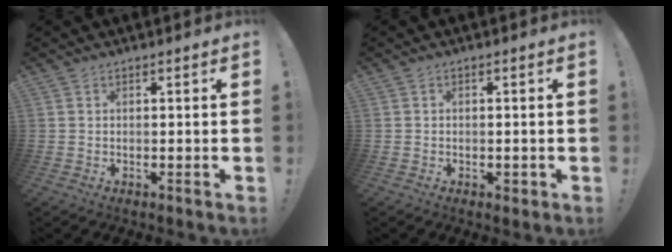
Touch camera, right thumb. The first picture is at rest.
{"total": 1.7, "force": [-0.5, 1.3, 1.0], "torque": [-0.008, 0.002, -0.008]}